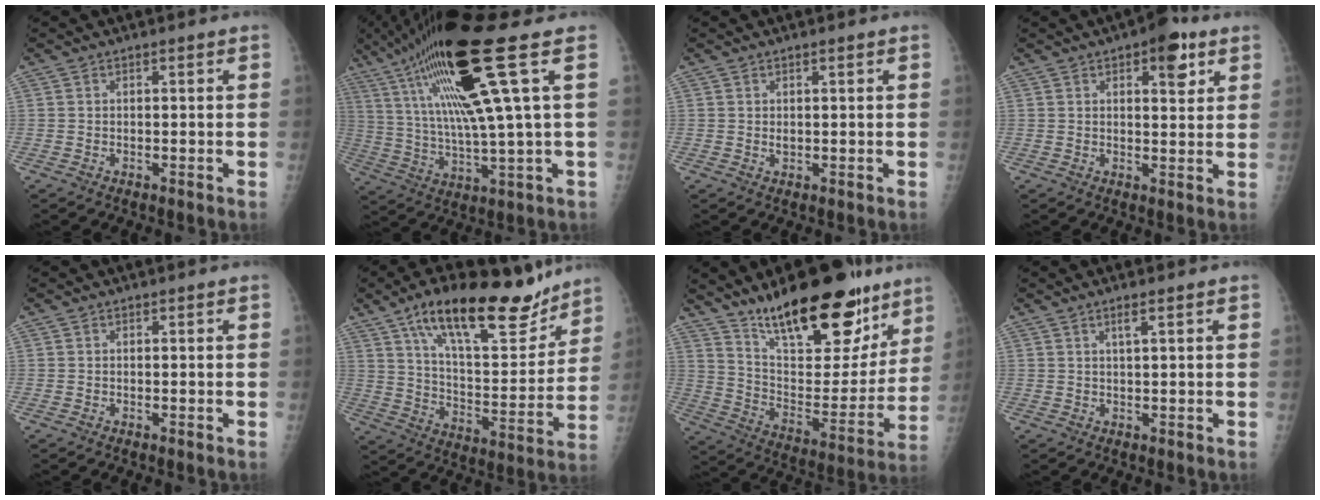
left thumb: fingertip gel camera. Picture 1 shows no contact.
{"total": 20.2, "force": [8.5, 0.9, 18.3], "torque": [-0.350, -0.009, 0.151]}
{"total": 1.5, "force": [0.7, 0.5, 1.2], "torque": [-0.017, -0.004, 0.014]}
{"total": 7.1, "force": [3.6, 3.0, 5.2], "torque": [-0.047, -0.013, 0.042]}
{"total": 0.0}
{"total": 22.0, "force": [15.4, 7.5, 13.8], "torque": [-0.178, -0.068, 0.256]}
{"total": 26.2, "force": [18.0, 9.8, 16.2], "torque": [-0.202, -0.082, 0.290]}
{"total": 1.9, "force": [1.0, 0.0, 1.6], "torque": [-0.034, -0.002, 0.020]}